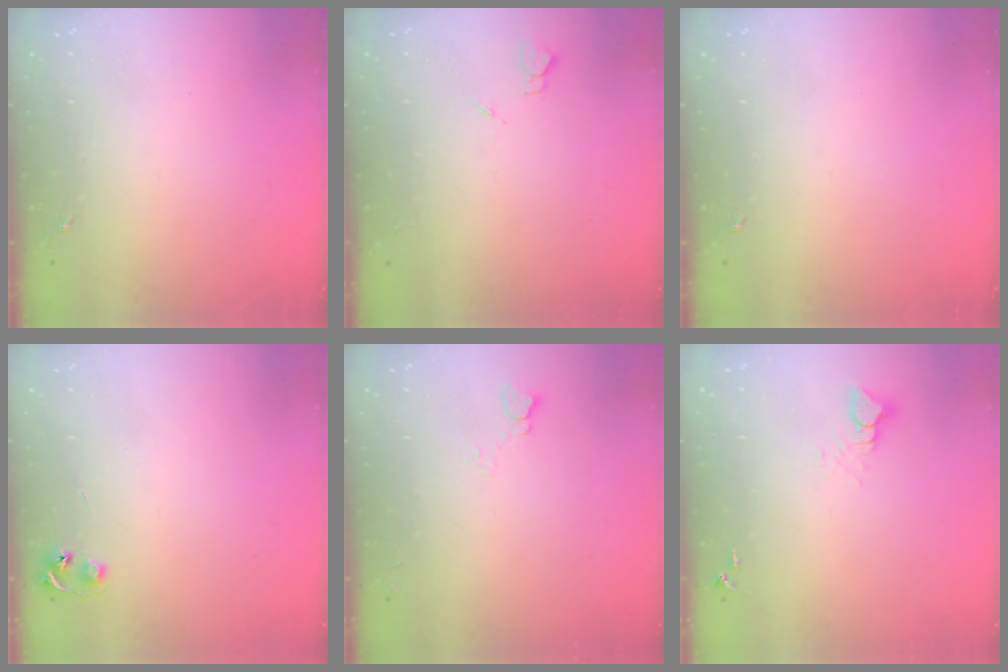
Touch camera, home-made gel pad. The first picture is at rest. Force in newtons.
{"total": 2.7, "press": 2.6, "slide": 0.3}
{"total": 0.0}
{"total": 4.8, "press": 4.7, "slide": 0.5}
{"total": 3.8, "press": 3.8, "slide": 0.3}
{"total": 3.5, "press": 3.5, "slide": 0.2}